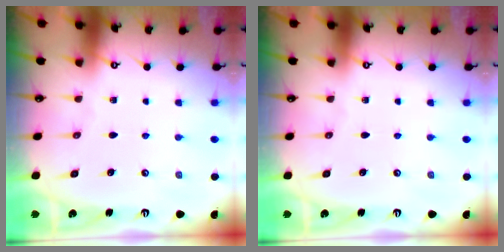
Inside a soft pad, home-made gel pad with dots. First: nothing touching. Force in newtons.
{"total": 0.0}